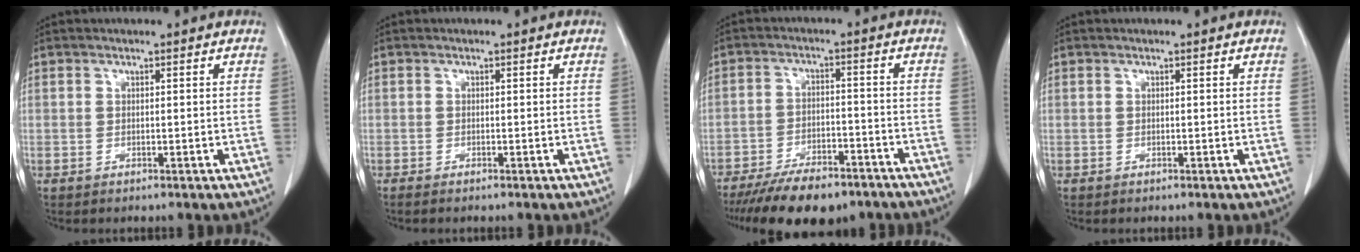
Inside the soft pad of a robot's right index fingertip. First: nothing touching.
{"total": 1.2, "force": [-1.0, 0.0, 0.7], "torque": [-0.011, -0.001, -0.011]}
{"total": 12.6, "force": [-9.9, 4.5, 6.4], "torque": [-0.092, -0.007, -0.151]}
{"total": 0.0}